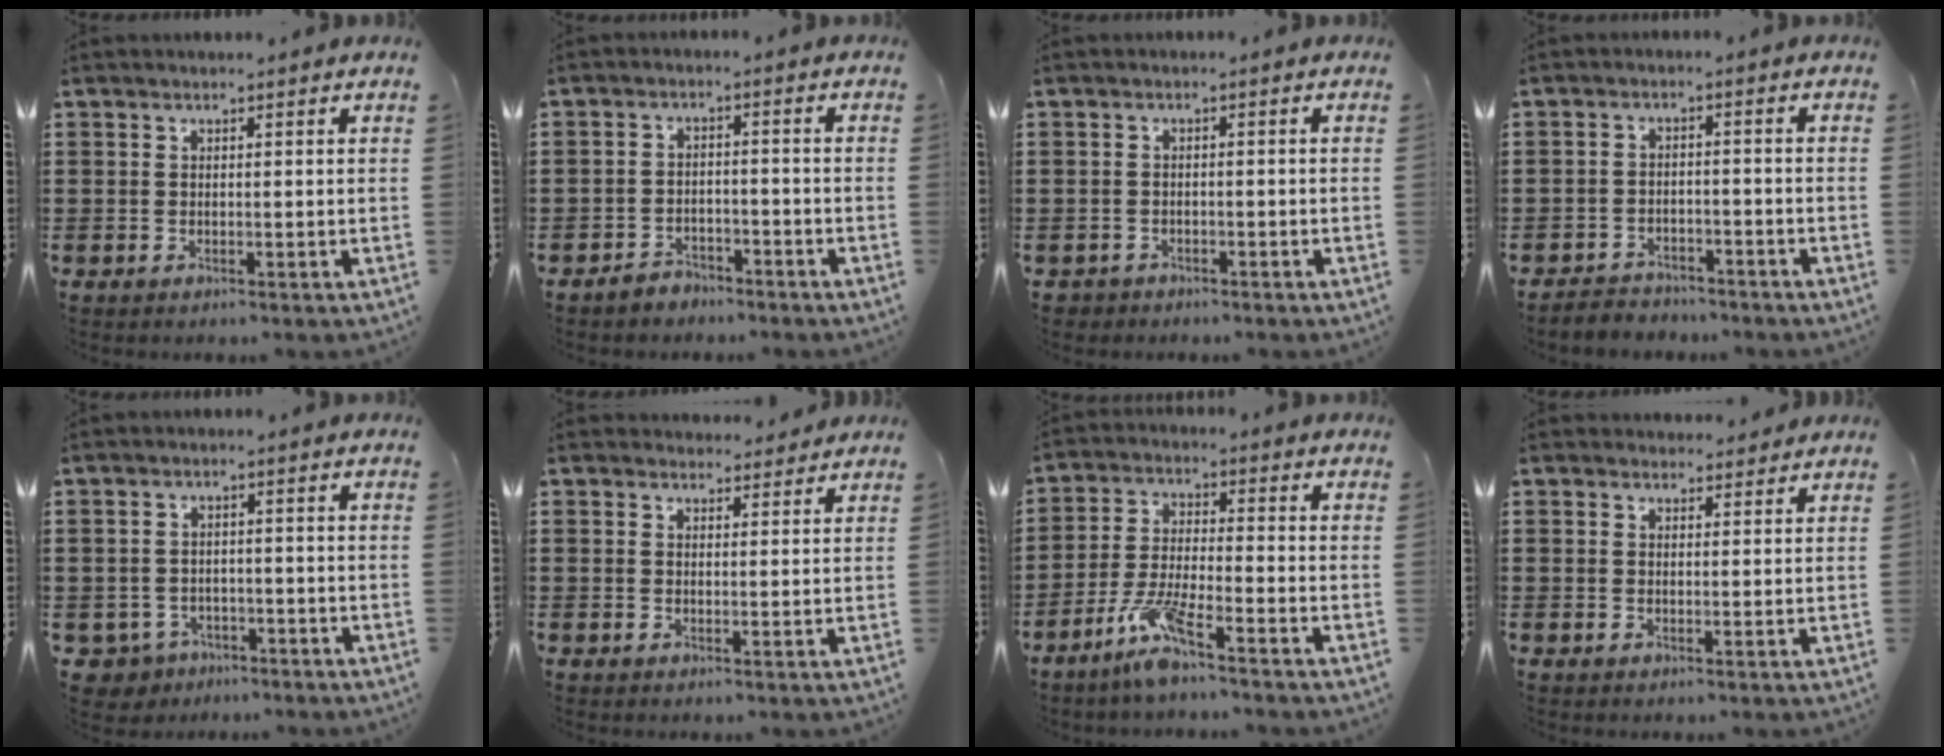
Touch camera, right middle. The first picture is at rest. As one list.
[{"total": 2.9, "force": [-2.8, 0.8, -0.2], "torque": [-0.004, 0.002, -0.061]}, {"total": 1.5, "force": [-1.3, 0.6, -0.2], "torque": [0.000, 0.001, -0.032]}, {"total": 3.0, "force": [-2.9, 0.7, -0.3], "torque": [-0.002, 0.000, -0.066]}, {"total": 3.0, "force": [-2.6, 1.5, 0.0], "torque": [-0.017, -0.003, -0.058]}, {"total": 2.5, "force": [2.4, 0.6, 0.0], "torque": [0.002, -0.004, 0.045]}, {"total": 7.1, "force": [-5.1, 0.7, 4.9], "torque": [-0.111, -0.007, -0.098]}, {"total": 2.0, "force": [2.0, 0.6, 0.0], "torque": [0.003, -0.001, 0.037]}]